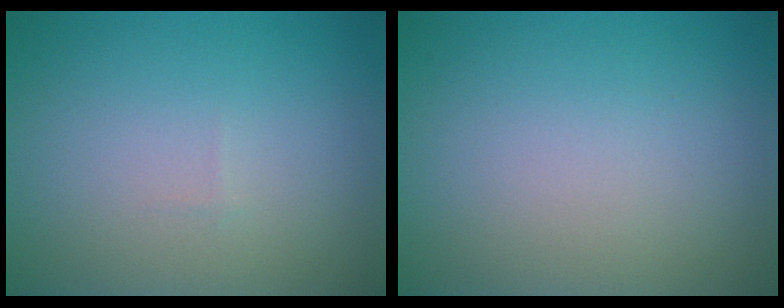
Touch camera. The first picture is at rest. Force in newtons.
{"total": 0.0}